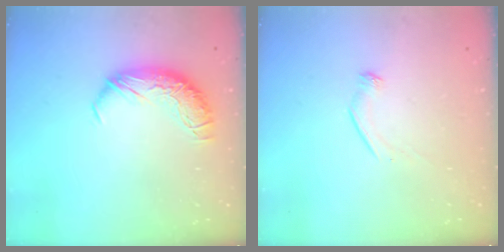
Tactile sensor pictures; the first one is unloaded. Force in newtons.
{"total": 6.9, "press": 6.9, "slide": 0.9}